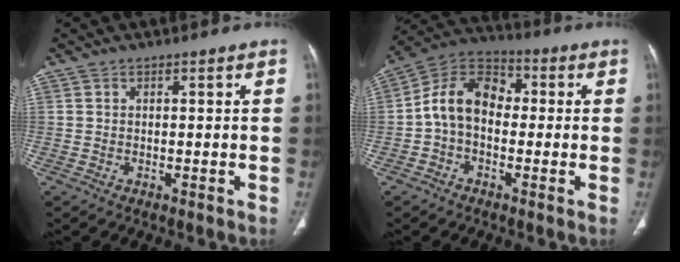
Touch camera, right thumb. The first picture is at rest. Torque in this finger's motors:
{"motor_torque": [0.24, 0.21, 0.79, -0.60, 0.26]}